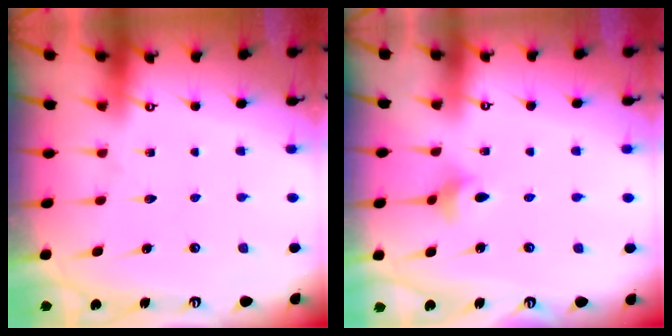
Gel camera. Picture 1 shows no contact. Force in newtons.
{"total": 2.9, "press": 2.9, "slide": 0.6}